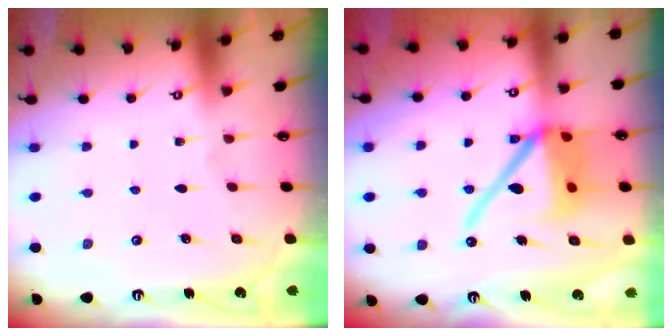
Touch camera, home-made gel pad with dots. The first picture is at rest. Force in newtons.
{"total": 16.0, "press": 15.7, "slide": 2.6}